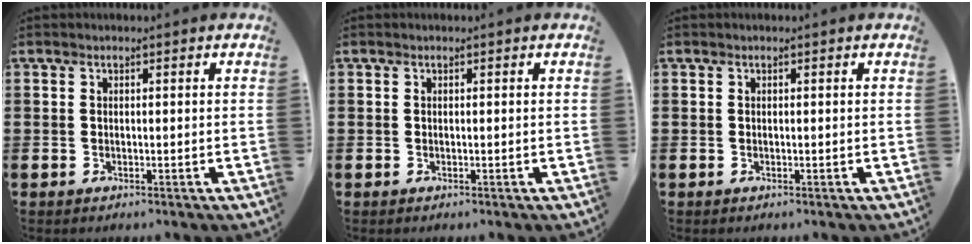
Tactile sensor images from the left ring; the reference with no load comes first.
{"total": 0.0}
{"total": 0.0}